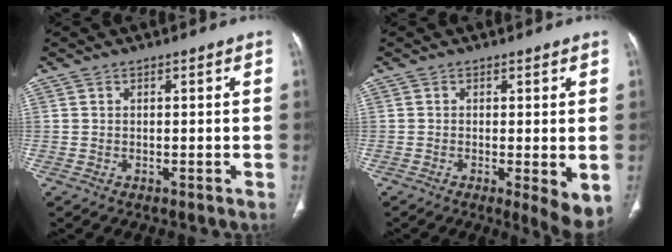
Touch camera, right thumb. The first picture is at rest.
{"total": 6.0, "force": [-1.1, 1.6, 5.6], "torque": [-0.081, -0.019, -0.020]}